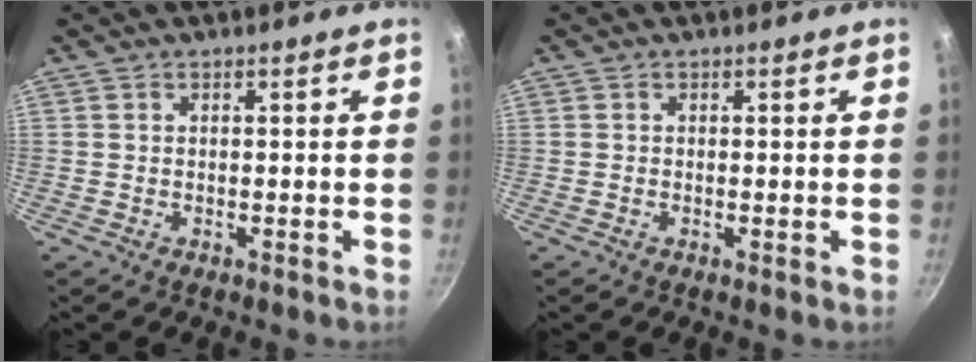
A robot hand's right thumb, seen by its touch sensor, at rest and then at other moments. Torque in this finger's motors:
{"motor_torque": [0.38, -0.11, 0.37, 0.04, 0.03]}